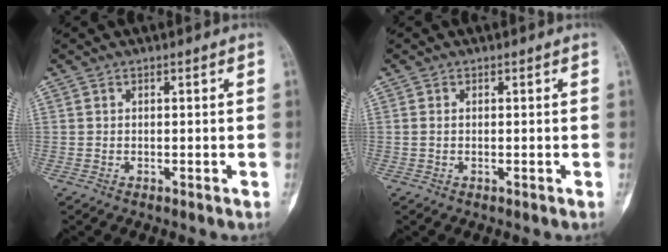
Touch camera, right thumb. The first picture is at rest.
{"total": 0.6, "force": [0.0, 0.3, 0.5], "torque": [-0.014, -0.001, 0.001]}